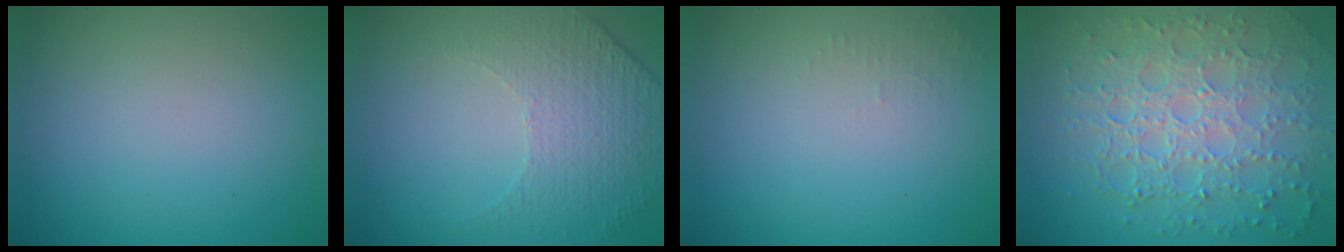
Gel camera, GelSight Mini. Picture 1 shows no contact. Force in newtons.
{"total": 5.0, "press": 3.3, "slide": 3.8}
{"total": 1.0, "press": 0.9, "slide": 0.3}
{"total": 7.7, "press": 5.4, "slide": 5.5}